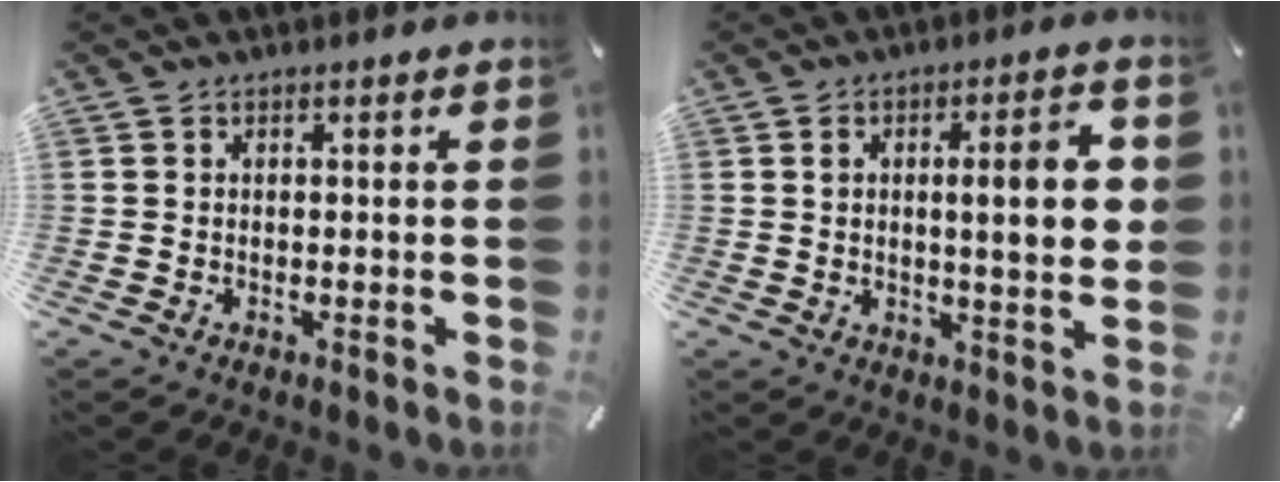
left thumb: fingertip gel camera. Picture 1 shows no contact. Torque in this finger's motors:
{"motor_torque": [0.29, 0.24, 0.63, 0.05, 0.13]}